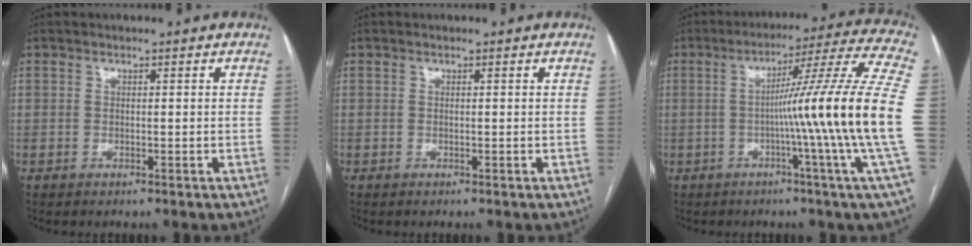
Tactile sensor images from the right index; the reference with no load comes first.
{"total": 0.0}
{"total": 18.8, "force": [-2.4, -3.6, 18.3], "torque": [-0.247, -0.005, -0.054]}